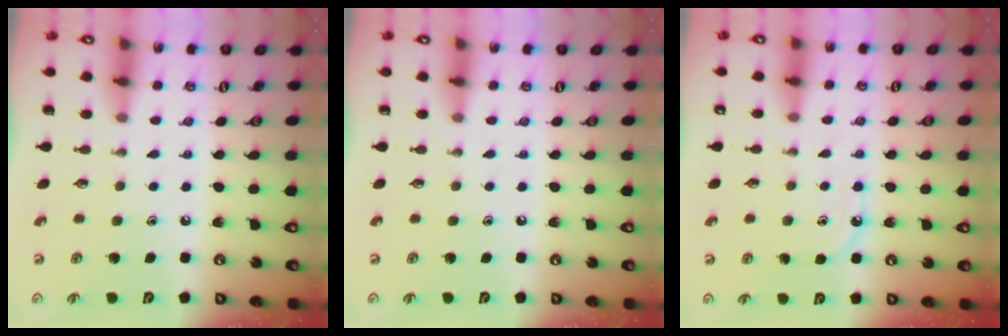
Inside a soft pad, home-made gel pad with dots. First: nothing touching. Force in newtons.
{"total": 0.0}
{"total": 5.6, "press": 5.6, "slide": 0.7}